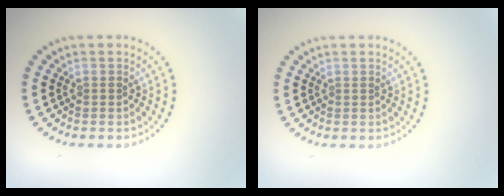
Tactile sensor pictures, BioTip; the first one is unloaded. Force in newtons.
{"total": 0.0}